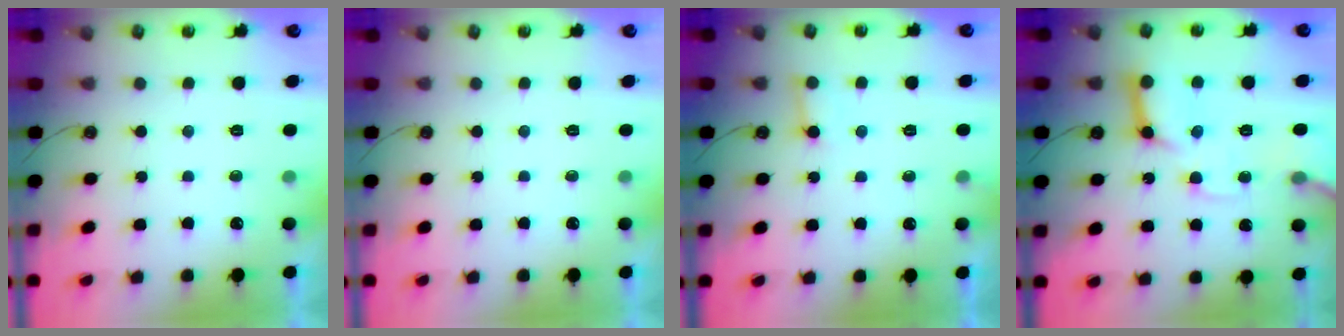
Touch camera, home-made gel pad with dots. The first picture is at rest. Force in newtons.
{"total": 0.0}
{"total": 7.5, "press": 7.4, "slide": 0.5}
{"total": 15.9, "press": 15.8, "slide": 2.1}